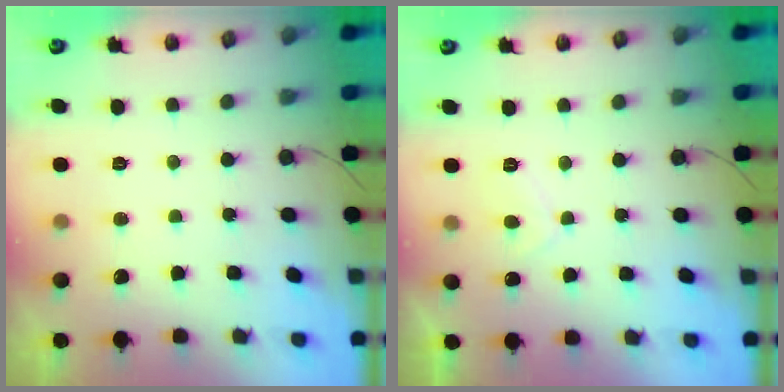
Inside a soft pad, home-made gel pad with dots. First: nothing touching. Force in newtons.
{"total": 3.4, "press": 3.3, "slide": 0.8}